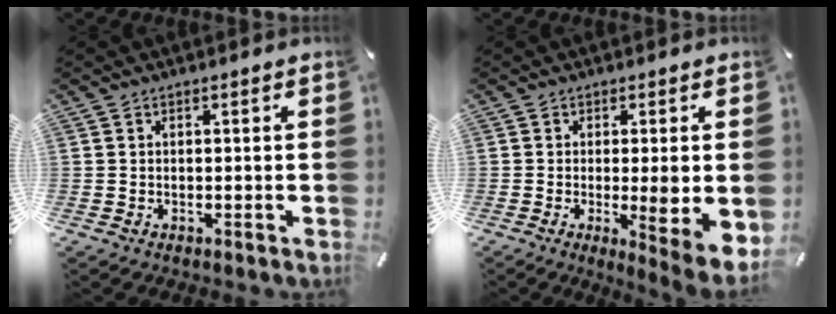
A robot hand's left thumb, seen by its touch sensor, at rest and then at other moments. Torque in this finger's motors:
{"motor_torque": [1.46, 2.75, 0.90, 0.10, 0.16]}